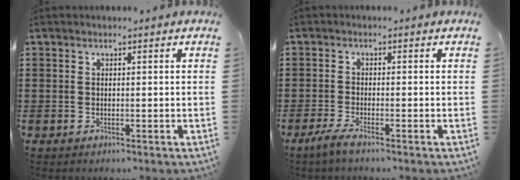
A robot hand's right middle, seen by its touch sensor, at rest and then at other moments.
{"total": 2.1, "force": [-1.5, 0.1, 1.6], "torque": [-0.041, -0.006, -0.031]}